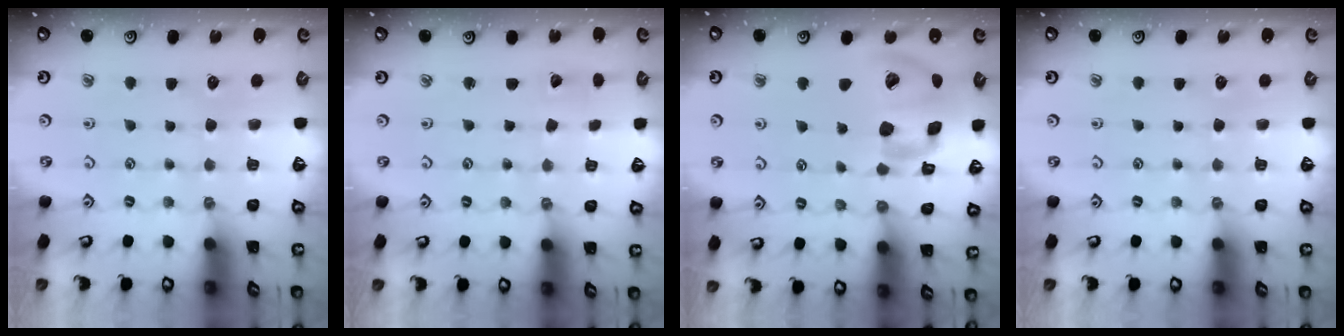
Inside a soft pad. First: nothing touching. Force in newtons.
{"total": 1.5, "press": 1.5, "slide": 0.0}
{"total": 19.2, "press": 19.0, "slide": 3.2}
{"total": 0.0}